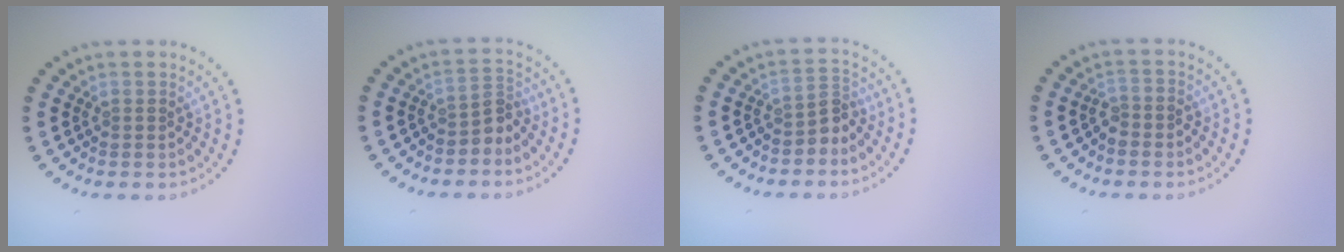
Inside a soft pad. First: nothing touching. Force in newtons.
{"total": 2.0, "press": 1.5, "slide": 1.3}
{"total": 2.0, "press": 1.5, "slide": 1.3}
{"total": 1.3, "press": 1.1, "slide": 0.7}